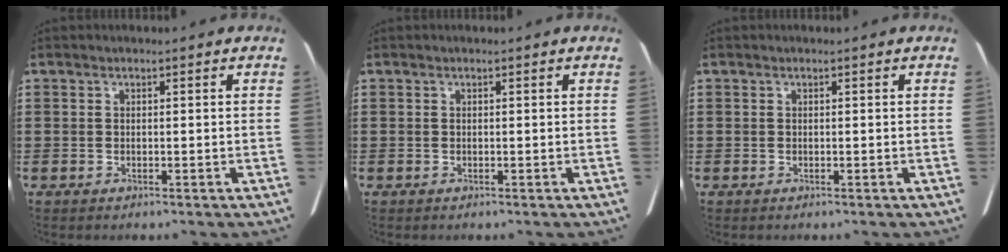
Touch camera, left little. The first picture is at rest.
{"total": 0.0}
{"total": 0.0}